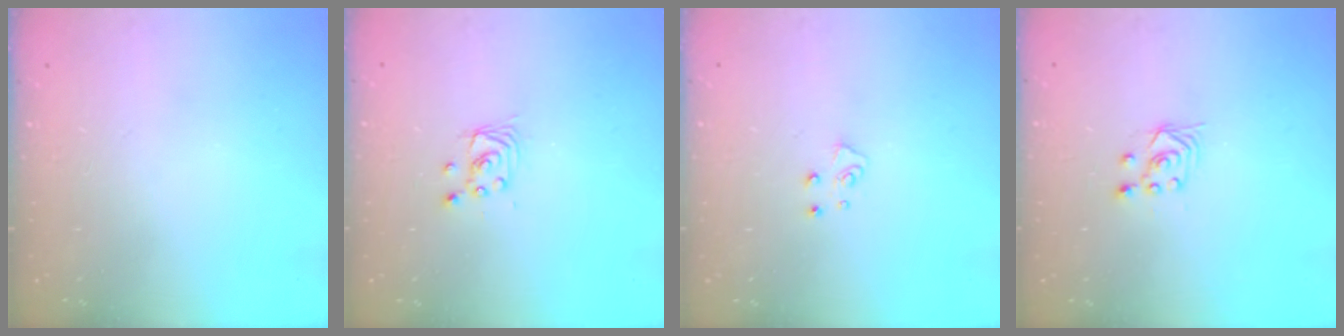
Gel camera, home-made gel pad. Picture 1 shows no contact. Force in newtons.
{"total": 2.9, "press": 2.9, "slide": 0.2}
{"total": 5.1, "press": 5.1, "slide": 0.4}
{"total": 2.8, "press": 2.4, "slide": 1.4}